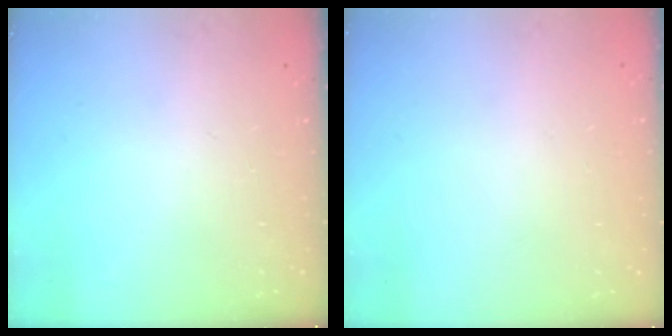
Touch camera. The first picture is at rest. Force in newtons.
{"total": 0.0}